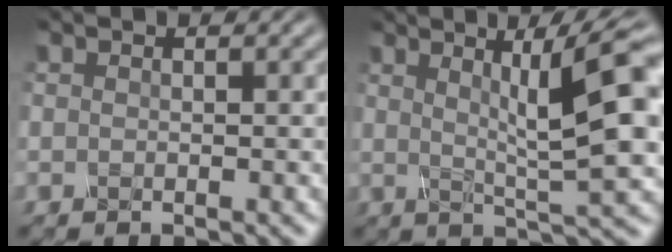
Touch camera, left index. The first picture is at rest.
{"total": 10.6, "force": [2.4, 2.0, 10.1], "torque": [-0.127, 0.020, 0.034]}